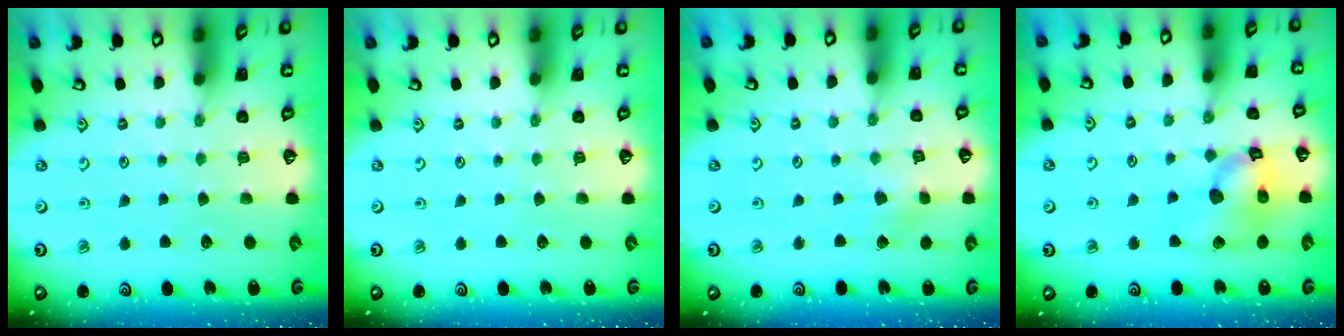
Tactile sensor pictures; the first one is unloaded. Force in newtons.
{"total": 0.0}
{"total": 2.8, "press": 2.7, "slide": 0.5}
{"total": 13.3, "press": 13.2, "slide": 1.8}